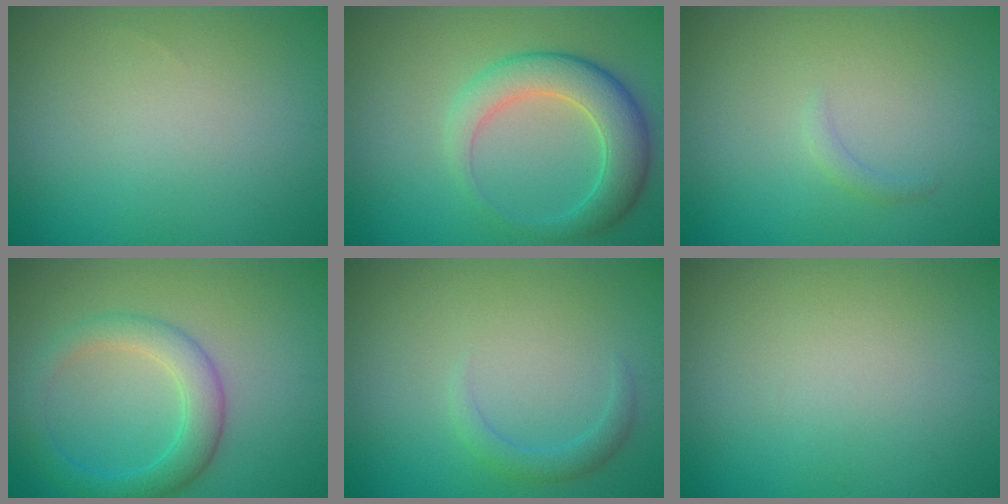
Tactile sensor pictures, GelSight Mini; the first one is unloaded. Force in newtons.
{"total": 5.6, "press": 5.6, "slide": 0.3}
{"total": 0.8, "press": 0.8, "slide": 0.1}
{"total": 3.9, "press": 3.9, "slide": 0.3}
{"total": 1.6, "press": 1.6, "slide": 0.1}
{"total": 0.0}